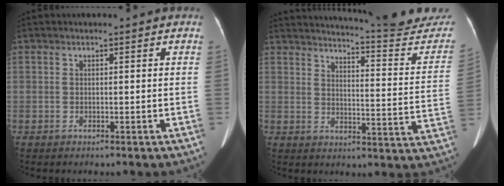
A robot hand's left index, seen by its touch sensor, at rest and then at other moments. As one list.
[{"total": 20.9, "force": [20.3, 0.4, 5.1], "torque": [-0.069, -0.111, 0.234]}]